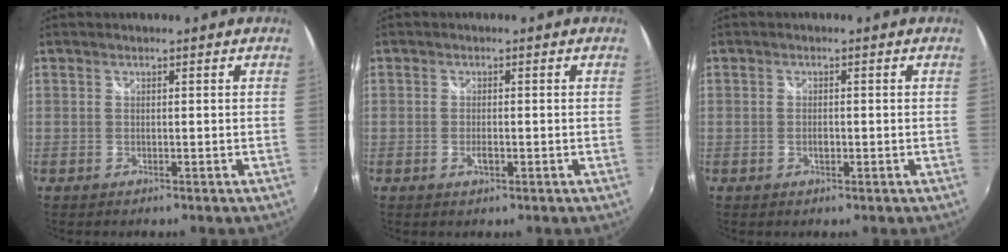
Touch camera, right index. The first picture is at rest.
{"total": 1.9, "force": [-0.6, 0.9, 1.6], "torque": [-0.029, -0.003, -0.011]}
{"total": 1.6, "force": [-0.4, 1.0, 1.2], "torque": [-0.021, 0.000, -0.008]}